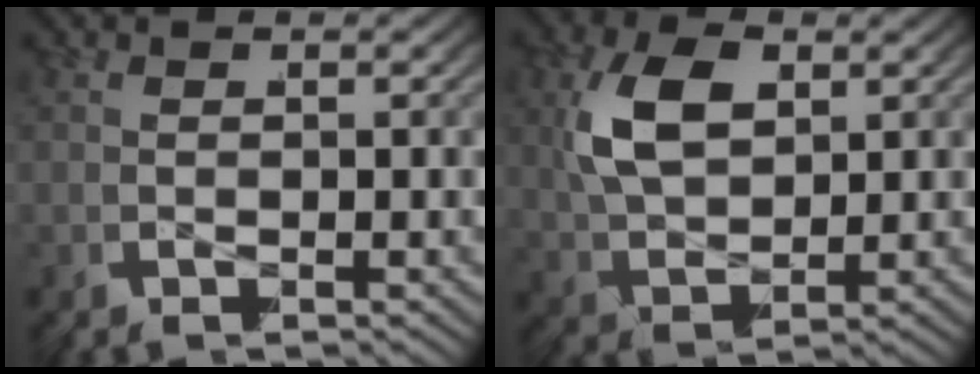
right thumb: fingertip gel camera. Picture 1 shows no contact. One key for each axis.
{"total": 7.7, "fx": 0.9, "fy": 5.5, "fz": 5.2, "tx": -0.126, "ty": -0.015, "tz": 0.024}